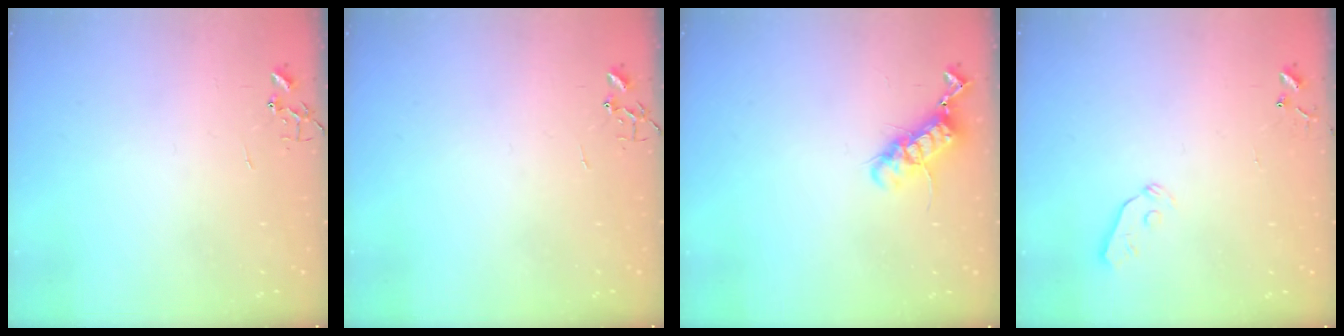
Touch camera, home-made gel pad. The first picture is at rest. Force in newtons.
{"total": 0.0}
{"total": 12.0, "press": 12.0, "slide": 1.3}
{"total": 3.8, "press": 3.7, "slide": 0.7}